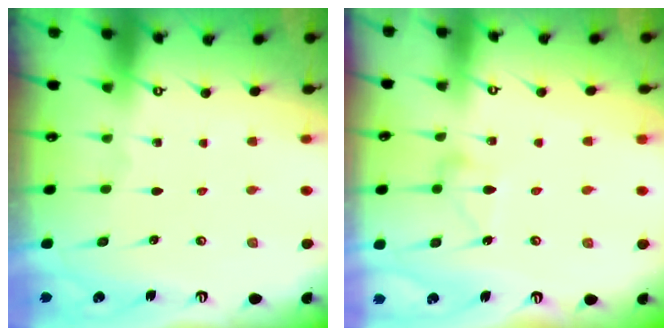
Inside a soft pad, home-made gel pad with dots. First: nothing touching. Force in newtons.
{"total": 9.8, "press": 9.8, "slide": 0.1}